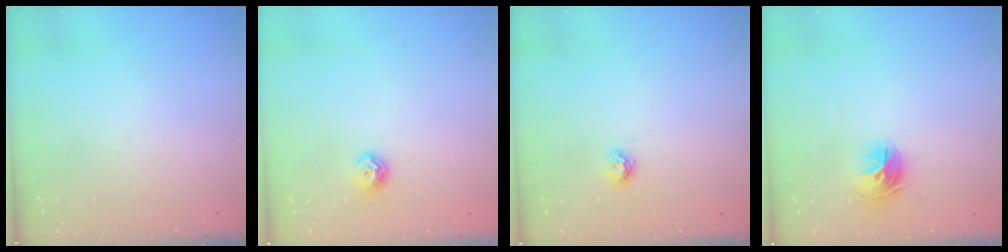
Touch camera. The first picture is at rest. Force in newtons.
{"total": 8.0, "press": 8.0, "slide": 1.0}
{"total": 5.8, "press": 5.8, "slide": 0.7}
{"total": 9.9, "press": 9.8, "slide": 1.0}